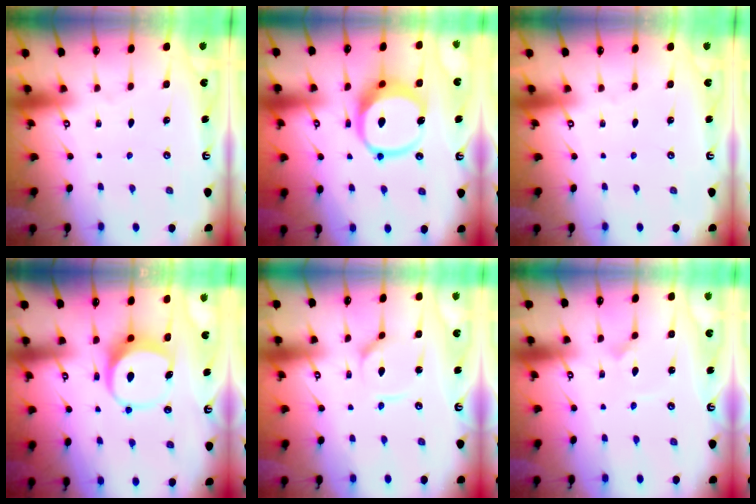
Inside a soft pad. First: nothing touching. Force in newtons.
{"total": 13.5, "press": 13.4, "slide": 1.7}
{"total": 0.0}
{"total": 9.4, "press": 9.3, "slide": 1.4}
{"total": 5.4, "press": 5.4, "slide": 0.6}
{"total": 4.1, "press": 4.1, "slide": 0.5}